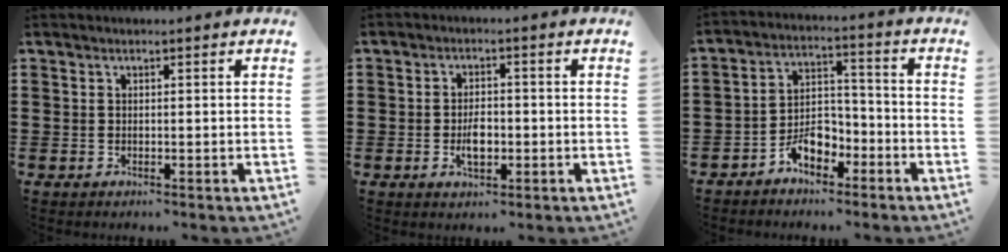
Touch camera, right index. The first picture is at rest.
{"total": 3.6, "force": [-0.8, 1.9, 3.0], "torque": [-0.061, 0.001, -0.016]}
{"total": 6.2, "force": [-4.1, 3.5, 3.0], "torque": [-0.062, 0.018, -0.078]}